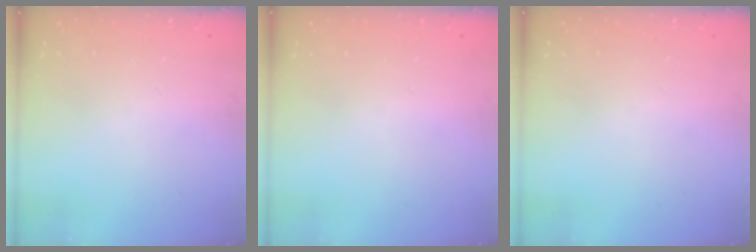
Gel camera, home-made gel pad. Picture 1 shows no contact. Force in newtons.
{"total": 0.0}
{"total": 0.0}